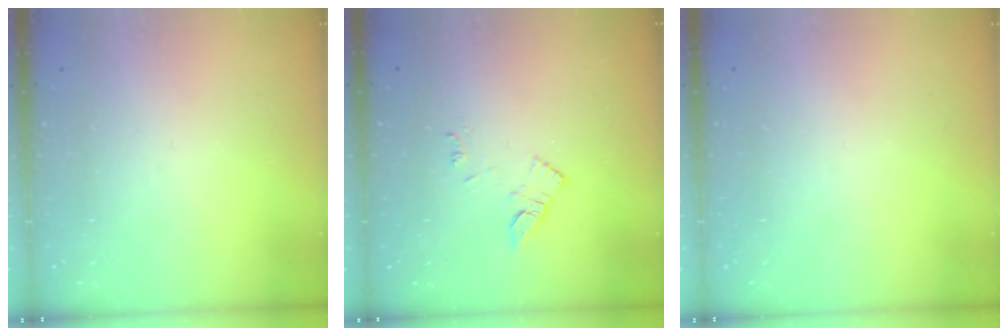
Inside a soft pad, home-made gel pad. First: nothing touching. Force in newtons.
{"total": 8.3, "press": 8.3, "slide": 0.6}
{"total": 0.0}